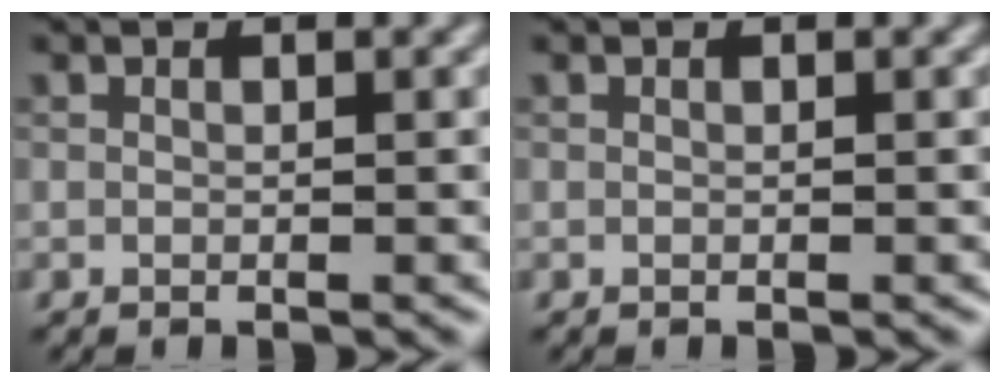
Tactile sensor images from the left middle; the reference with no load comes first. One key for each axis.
{"total": 0.0}